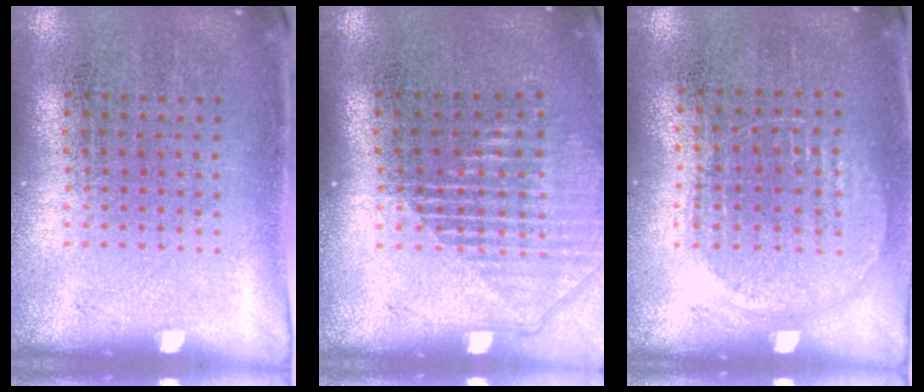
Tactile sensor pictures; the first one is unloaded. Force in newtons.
{"total": 1.3, "press": 1.2, "slide": 0.6}
{"total": 1.0, "press": 0.9, "slide": 0.4}